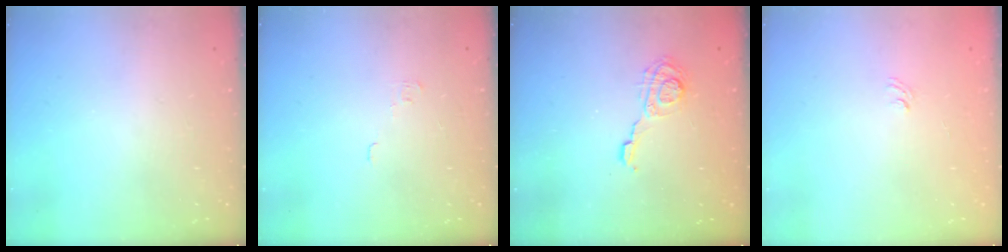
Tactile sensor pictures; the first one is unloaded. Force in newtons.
{"total": 2.3, "press": 2.3, "slide": 0.3}
{"total": 6.4, "press": 6.4, "slide": 0.6}
{"total": 1.6, "press": 1.2, "slide": 1.0}